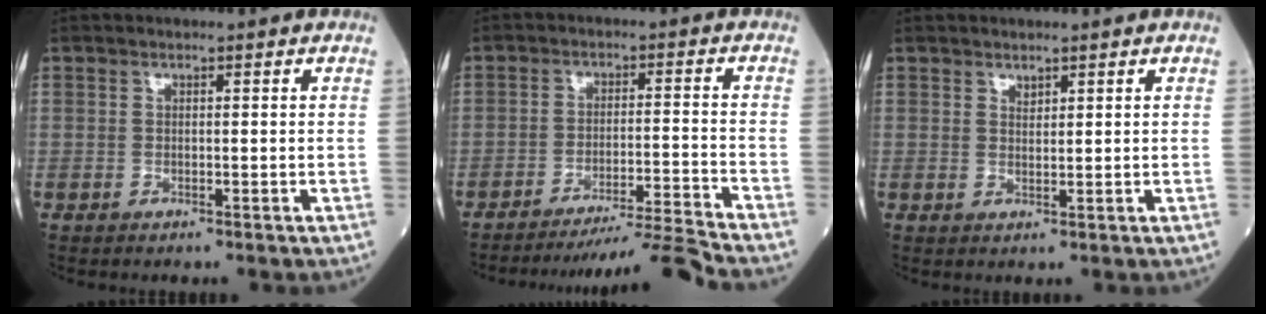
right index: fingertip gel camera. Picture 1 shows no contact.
{"total": 9.9, "force": [-9.0, -4.0, 1.1], "torque": [-0.008, 0.001, -0.147]}
{"total": 0.9, "force": [0.7, 0.4, 0.4], "torque": [-0.007, -0.002, 0.014]}